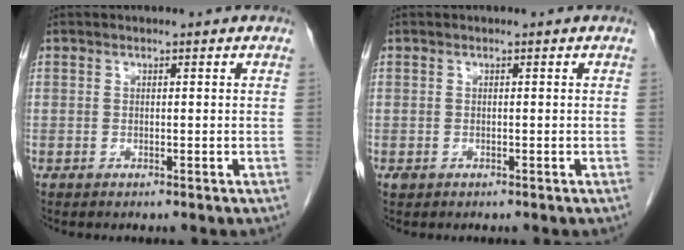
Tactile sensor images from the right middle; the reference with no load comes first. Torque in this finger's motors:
{"motor_torque": [0.20, 0.01, 0.04, 0.00]}